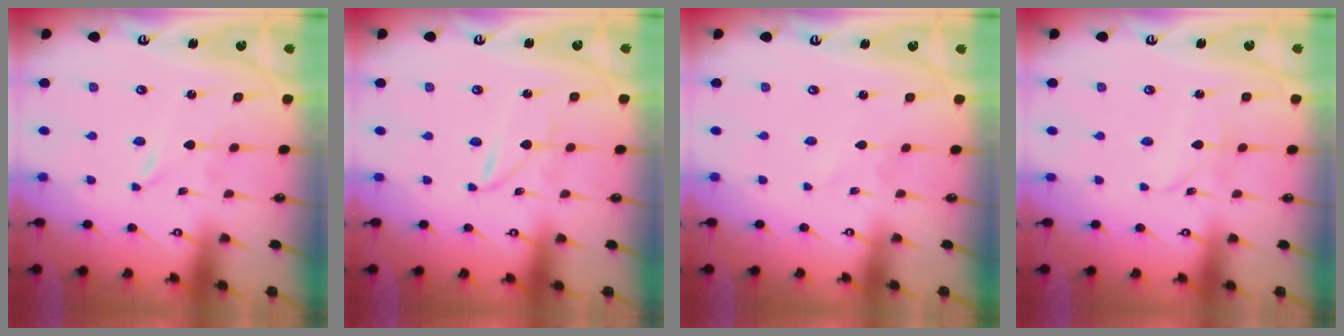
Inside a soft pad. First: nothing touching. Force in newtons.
{"total": 1.4, "press": 1.4, "slide": 0.2}
{"total": 1.0, "press": 1.0, "slide": 0.1}
{"total": 2.7, "press": 2.7, "slide": 0.3}